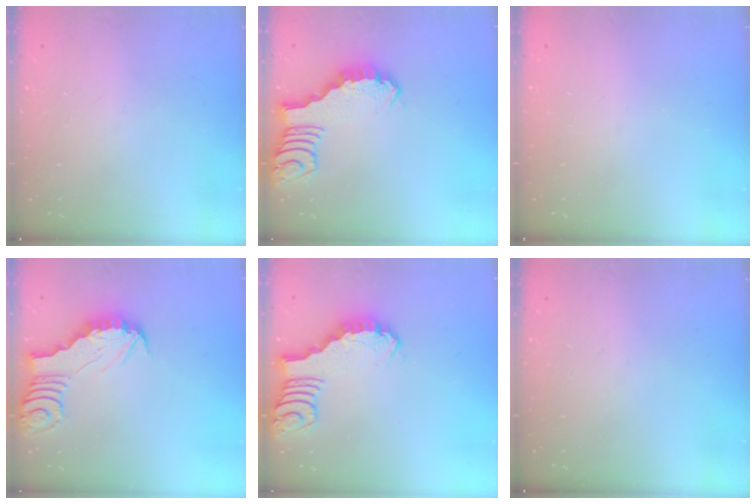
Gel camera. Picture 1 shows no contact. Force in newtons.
{"total": 2.8, "press": 2.7, "slide": 0.4}
{"total": 1.6, "press": 1.5, "slide": 0.3}
{"total": 3.0, "press": 3.0, "slide": 0.3}
{"total": 2.8, "press": 2.7, "slide": 0.4}
{"total": 0.0}